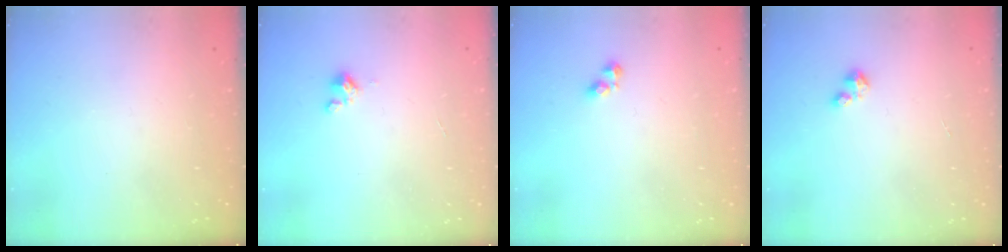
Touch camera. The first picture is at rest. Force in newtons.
{"total": 0.9, "press": 0.9, "slide": 0.2}
{"total": 3.2, "press": 3.1, "slide": 0.4}
{"total": 1.7, "press": 1.7, "slide": 0.2}